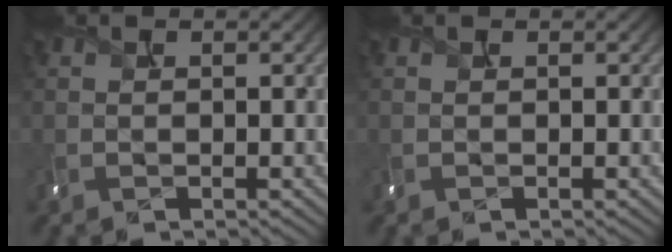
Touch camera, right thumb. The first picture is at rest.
{"total": 0.0}